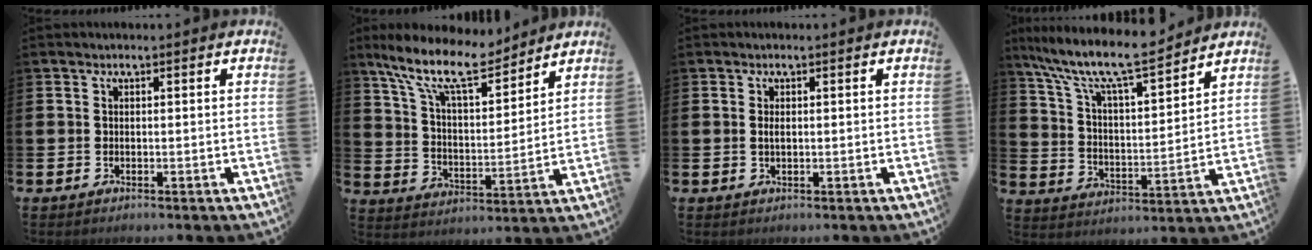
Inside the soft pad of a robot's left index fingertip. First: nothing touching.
{"total": 11.9, "force": [9.9, 3.4, 5.6], "torque": [-0.132, -0.052, 0.174]}
{"total": 0.9, "force": [0.1, 0.4, 0.8], "torque": [-0.011, 0.002, -0.001]}
{"total": 10.2, "force": [9.2, 1.4, 4.1], "torque": [-0.113, -0.064, 0.156]}